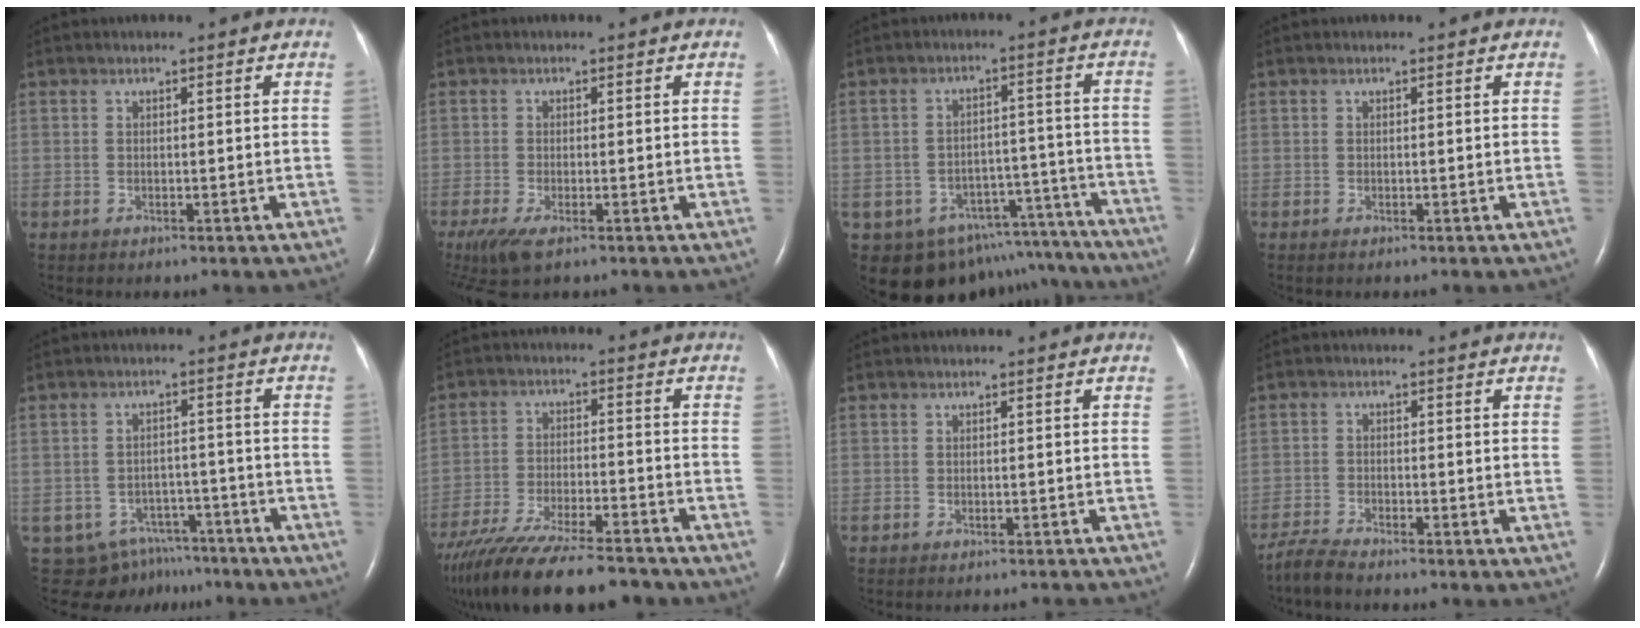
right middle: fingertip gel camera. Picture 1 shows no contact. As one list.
[{"total": 5.1, "force": [-3.2, 1.5, 3.7], "torque": [-0.080, -0.017, -0.055]}, {"total": 16.8, "force": [-14.2, 8.1, 3.7], "torque": [-0.051, 0.053, -0.168]}, {"total": 0.0}, {"total": 9.0, "force": [-7.2, 5.3, 1.0], "torque": [-0.014, 0.018, -0.093]}, {"total": 21.3, "force": [-18.0, 3.9, 10.8], "torque": [-0.208, -0.040, -0.281]}, {"total": 1.8, "force": [-1.8, 0.0, 0.2], "torque": [-0.005, -0.005, -0.020]}, {"total": 3.6, "force": [-3.4, 0.0, 1.3], "torque": [-0.030, -0.016, -0.066]}]